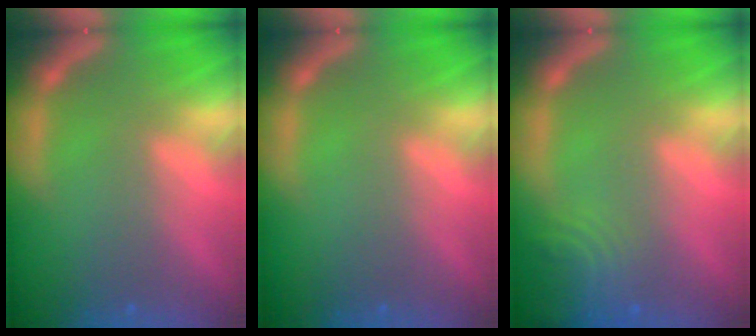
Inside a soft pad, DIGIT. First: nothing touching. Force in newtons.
{"total": 0.0}
{"total": 5.0}